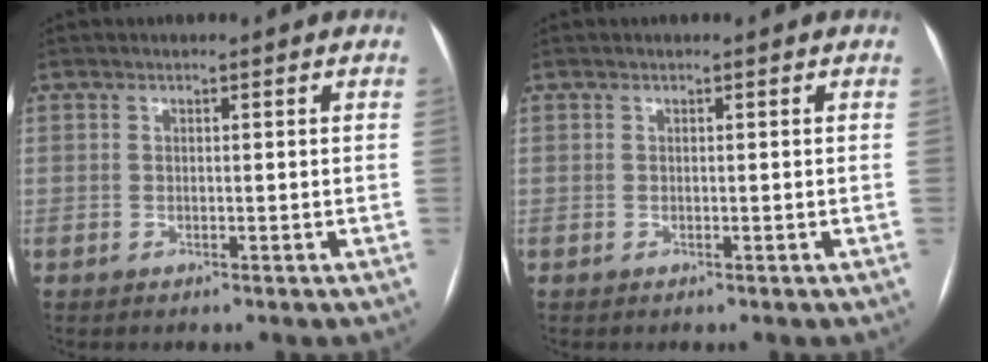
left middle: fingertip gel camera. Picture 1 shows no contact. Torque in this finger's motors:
{"motor_torque": [-0.01, 0.01, 0.00, 0.00]}